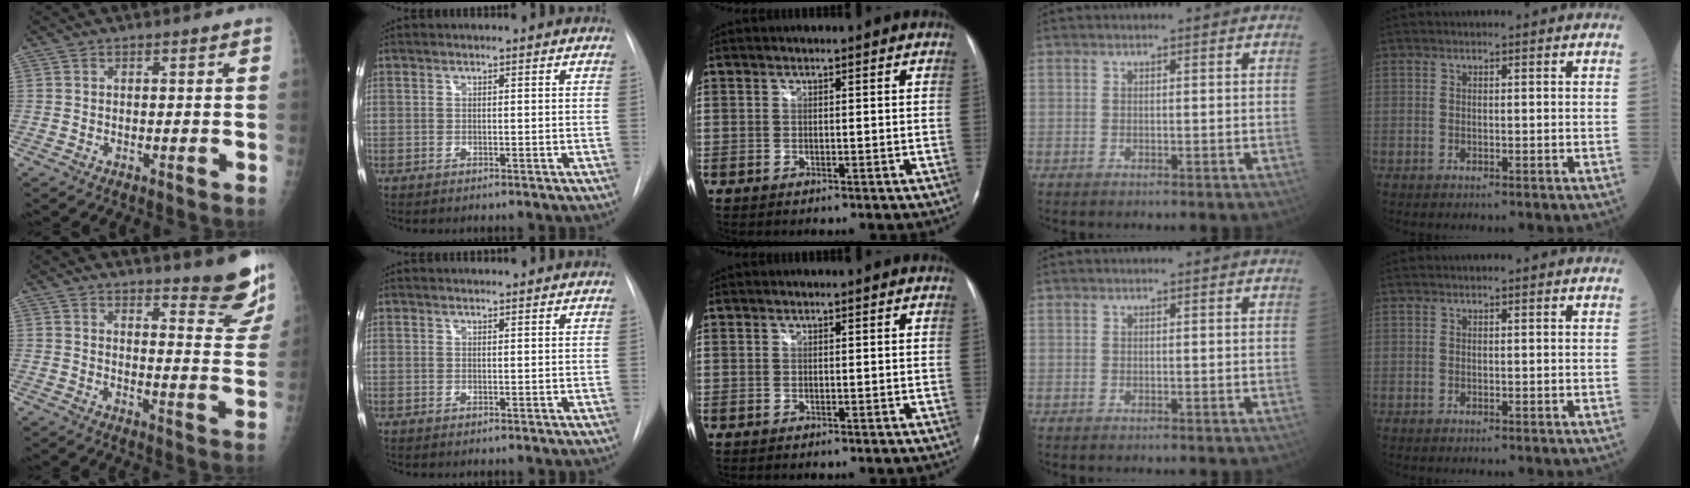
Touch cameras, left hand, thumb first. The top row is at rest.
{"thumb": {"total": 11.3, "force": [9.8, 2.2, 5.1], "torque": [-0.032, -0.086, 0.113]}, "index": {"total": 1.6, "force": [1.6, 0.1, 0.2], "torque": [-0.007, 0.011, 0.017]}}